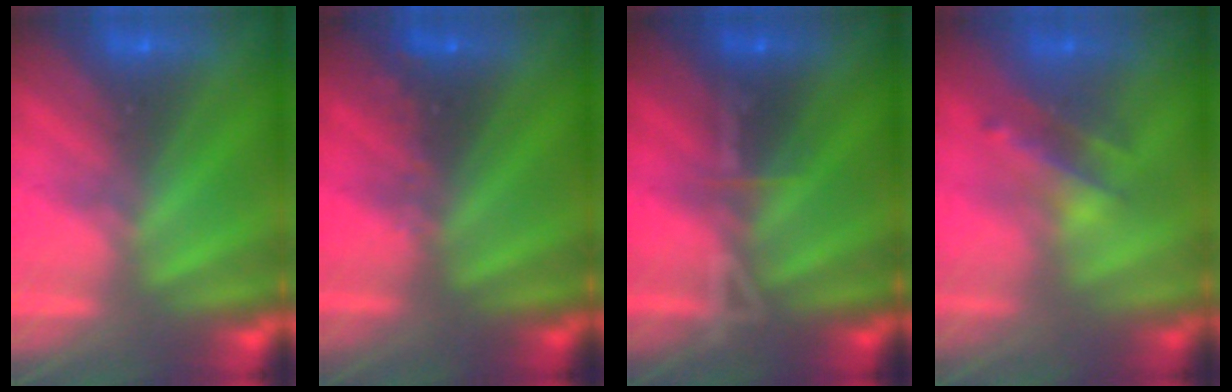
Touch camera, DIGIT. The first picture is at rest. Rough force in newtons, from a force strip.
{"total": 2.4}
{"total": 3.4}
{"total": 2.4}